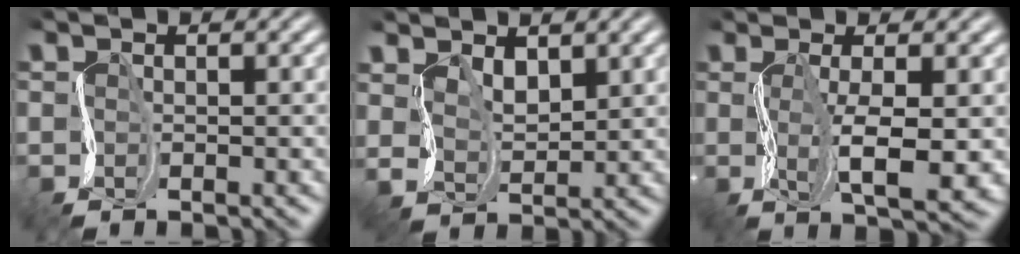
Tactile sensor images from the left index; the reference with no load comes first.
{"total": 3.0, "force": [2.4, 1.4, 1.2], "torque": [-0.032, 0.000, 0.053]}
{"total": 5.6, "force": [0.0, 1.4, 5.4], "torque": [-0.098, -0.002, 0.005]}